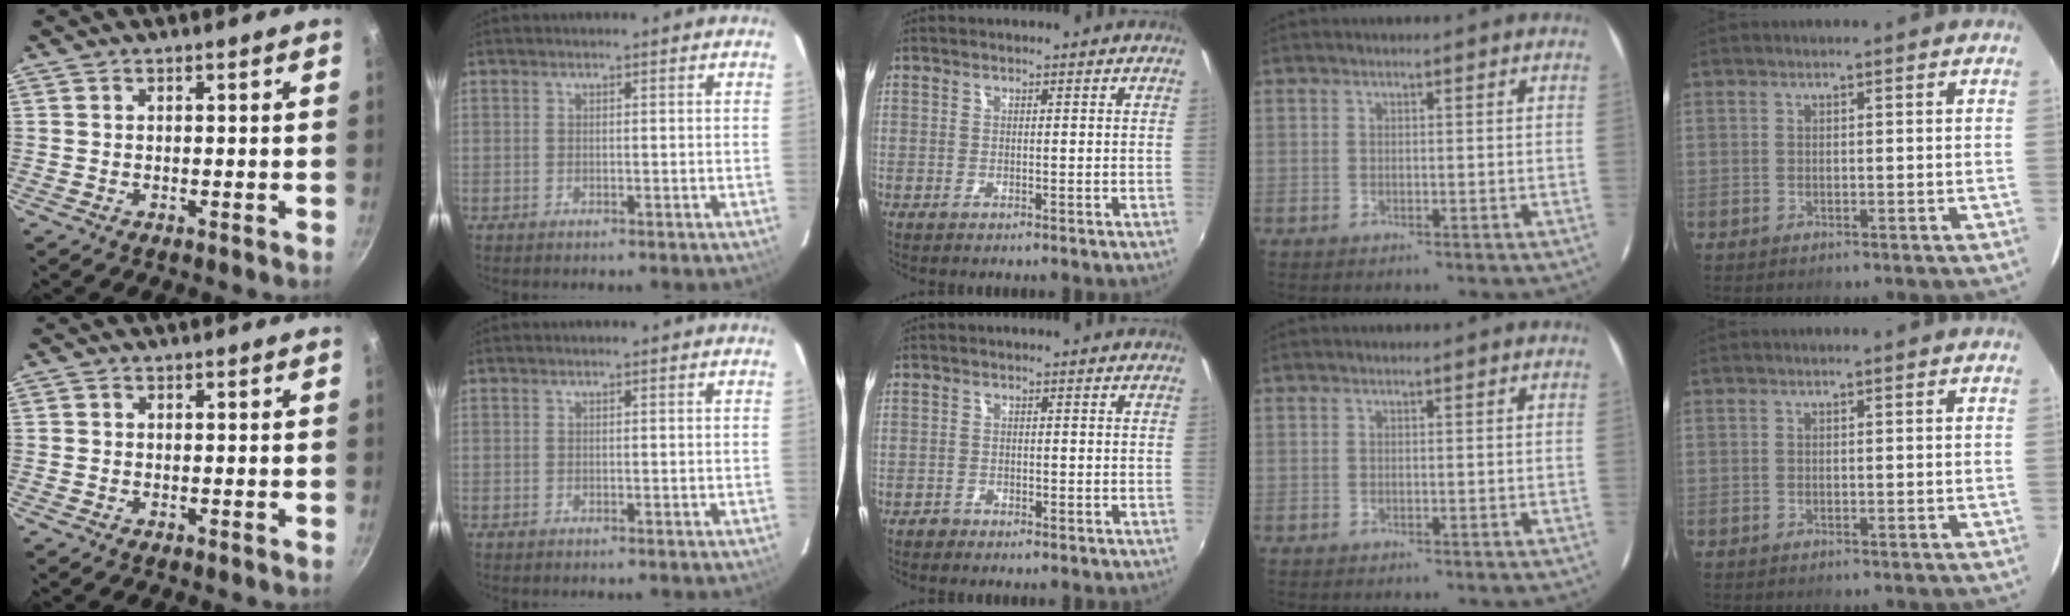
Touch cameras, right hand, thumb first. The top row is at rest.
{"middle": {"total": 0.9, "force": [-0.8, 0.4, 0.0], "torque": [-0.001, -0.002, -0.017]}}